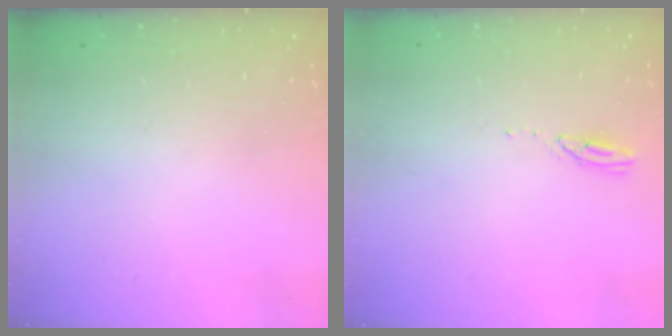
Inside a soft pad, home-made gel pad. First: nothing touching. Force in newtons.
{"total": 2.9, "press": 2.8, "slide": 0.4}